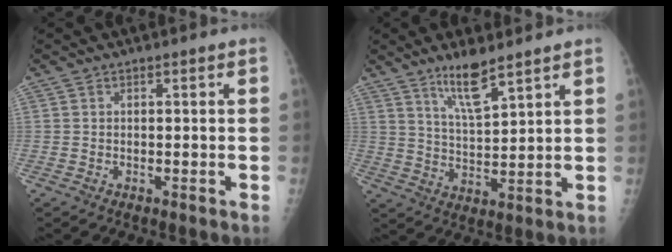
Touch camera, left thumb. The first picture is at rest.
{"total": 8.0, "force": [5.7, 1.5, 5.4], "torque": [-0.096, -0.042, 0.111]}